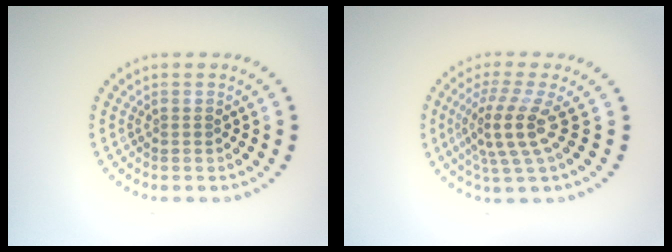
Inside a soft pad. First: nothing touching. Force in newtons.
{"total": 3.9, "press": 2.8, "slide": 2.7}